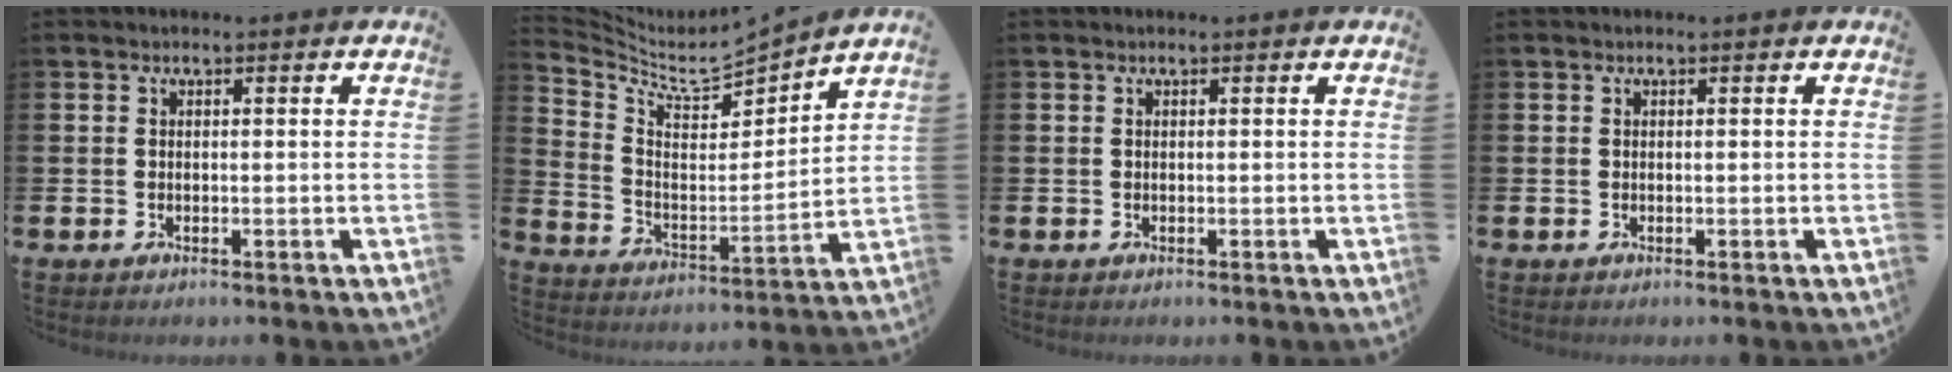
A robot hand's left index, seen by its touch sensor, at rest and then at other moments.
{"total": 6.5, "force": [5.9, 1.4, 2.5], "torque": [-0.076, -0.058, 0.094]}
{"total": 0.0}
{"total": 0.0}